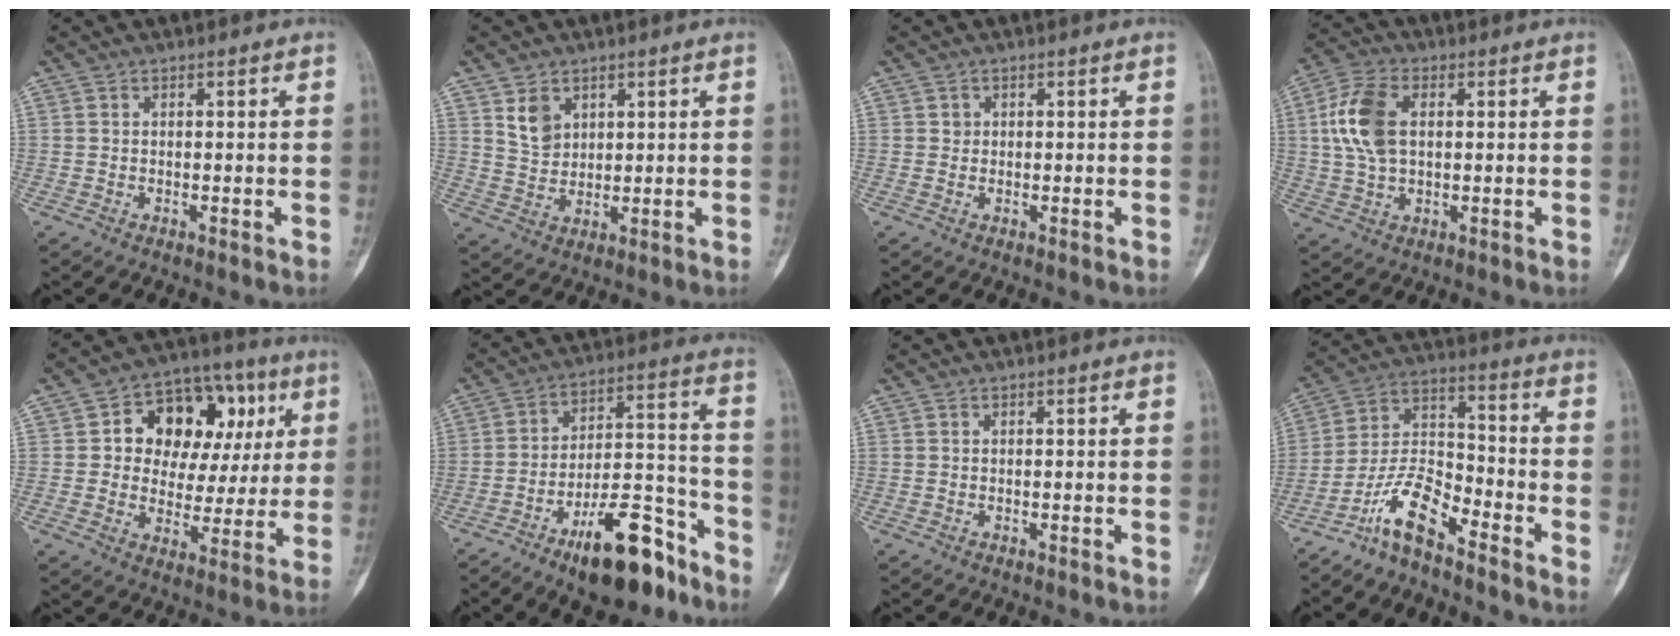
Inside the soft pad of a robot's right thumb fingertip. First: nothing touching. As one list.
[{"total": 5.1, "force": [2.7, 3.6, 2.4], "torque": [-0.029, -0.020, 0.060]}, {"total": 1.0, "force": [0.3, 0.9, 0.2], "torque": [0.004, 0.001, 0.004]}, {"total": 10.5, "force": [1.8, 6.2, 8.2], "torque": [-0.175, 0.010, 0.035]}, {"total": 18.1, "force": [4.8, 12.5, 12.2], "torque": [-0.114, 0.026, 0.074]}, {"total": 17.6, "force": [-11.2, 6.9, 11.8], "torque": [-0.154, 0.091, -0.177]}, {"total": 0.0}, {"total": 9.8, "force": [-7.4, 2.9, 5.7], "torque": [-0.108, 0.076, -0.151]}]